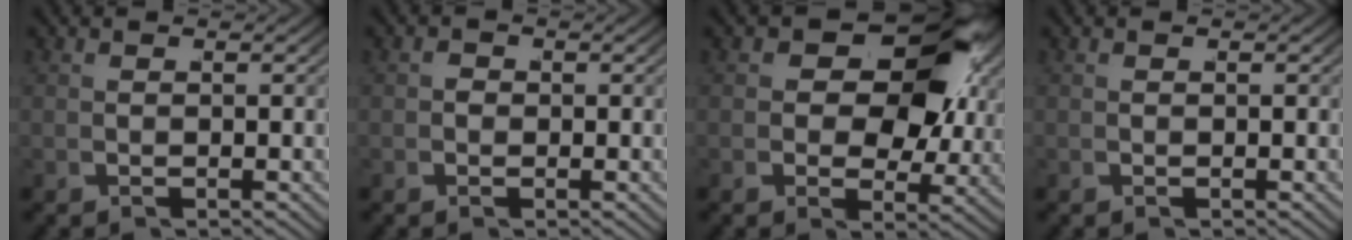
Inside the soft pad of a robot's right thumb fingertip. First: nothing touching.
{"total": 0.9, "force": [-0.3, 0.9, 0.3], "torque": [-0.006, -0.007, -0.005]}
{"total": 11.2, "force": [2.2, 7.0, 8.5], "torque": [-0.134, -0.022, 0.040]}
{"total": 0.0}